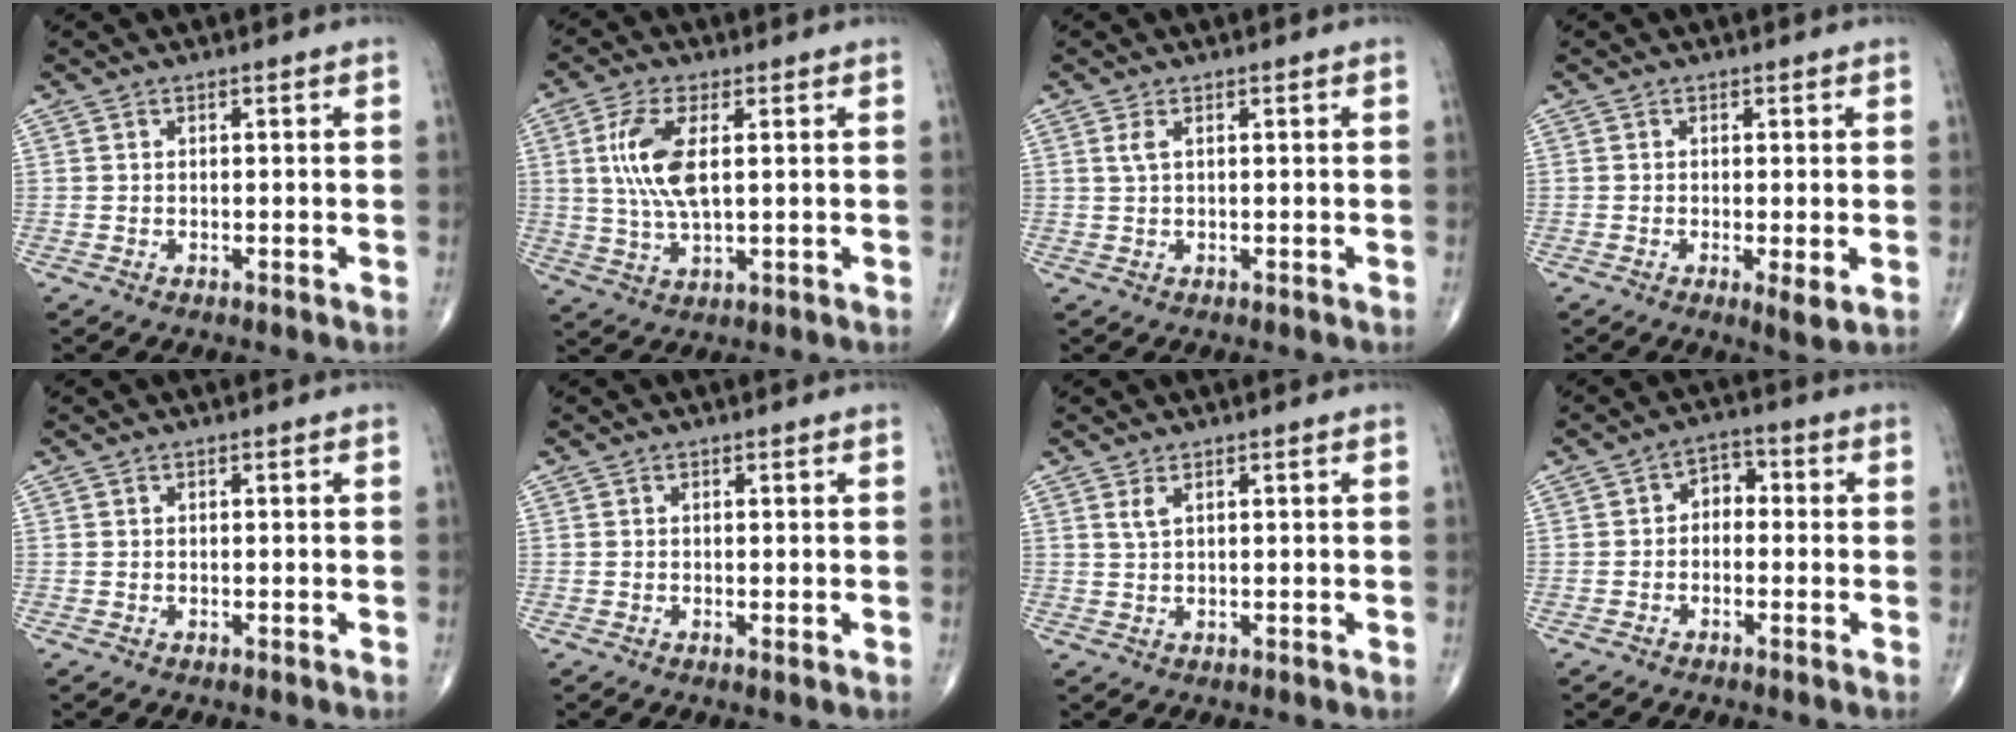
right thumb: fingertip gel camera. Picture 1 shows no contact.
{"total": 9.5, "force": [1.8, 3.7, 8.5], "torque": [-0.192, -0.005, 0.039]}
{"total": 1.4, "force": [0.5, 0.4, 1.2], "torque": [-0.034, 0.006, 0.013]}
{"total": 3.0, "force": [-0.4, 0.6, 2.9], "torque": [-0.053, -0.013, -0.009]}
{"total": 0.0}
{"total": 0.6, "force": [0.0, 0.1, 0.6], "torque": [-0.013, -0.004, -0.001]}
{"total": 1.4, "force": [0.8, 0.4, 1.2], "torque": [-0.027, 0.001, 0.020]}
{"total": 4.0, "force": [-0.5, 3.0, 2.6], "torque": [-0.017, 0.022, -0.024]}